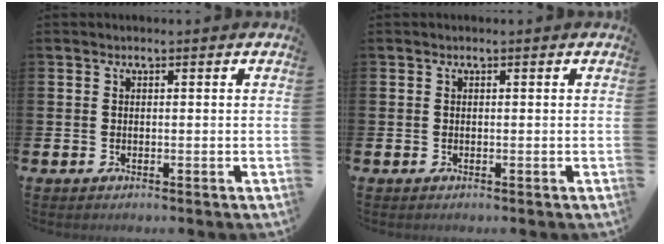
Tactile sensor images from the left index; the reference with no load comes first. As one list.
[{"total": 0.0}]